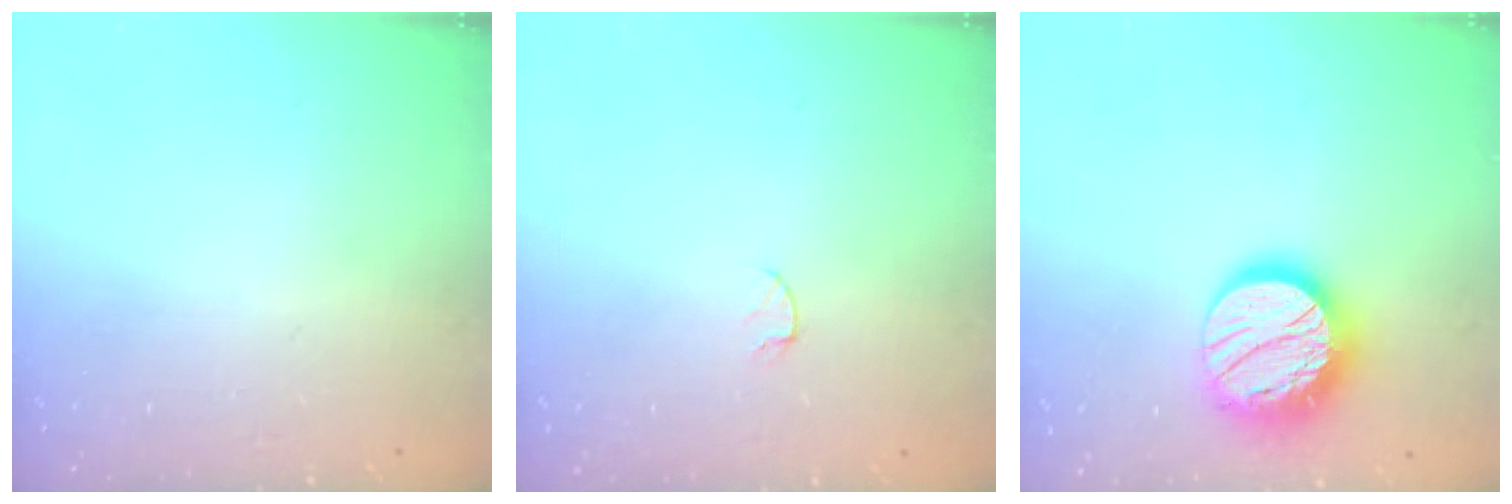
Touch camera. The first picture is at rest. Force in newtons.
{"total": 2.9, "press": 2.9, "slide": 0.3}
{"total": 18.0, "press": 17.9, "slide": 1.2}